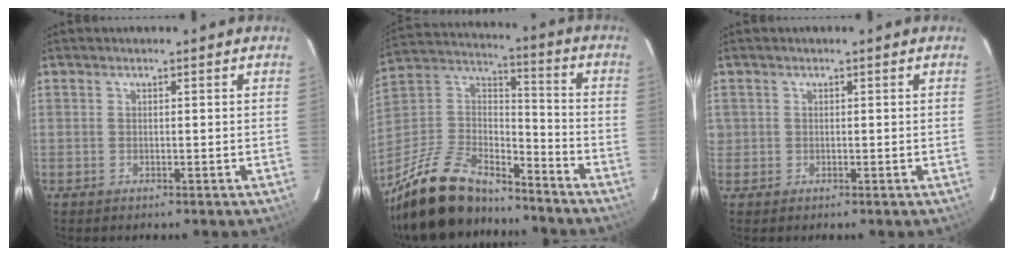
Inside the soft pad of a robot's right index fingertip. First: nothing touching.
{"total": 22.6, "force": [-17.6, 8.9, 11.1], "torque": [-0.242, 0.011, -0.300]}
{"total": 0.9, "force": [-0.1, 0.9, -0.1], "torque": [0.002, 0.000, -0.002]}